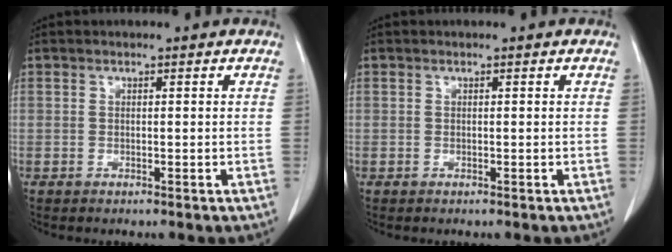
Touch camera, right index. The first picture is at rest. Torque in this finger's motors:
{"motor_torque": [0.00, 0.00, 0.00, 0.00]}